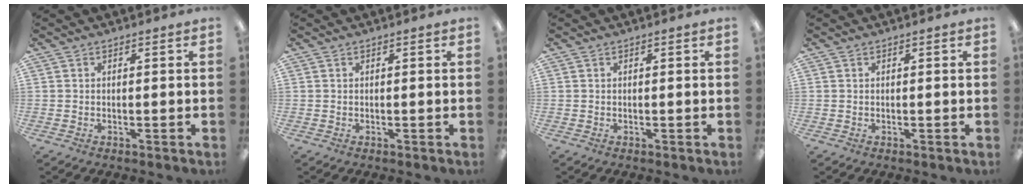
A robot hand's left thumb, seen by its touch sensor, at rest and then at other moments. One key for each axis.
{"total": 0.0}
{"total": 0.0}
{"total": 0.0}